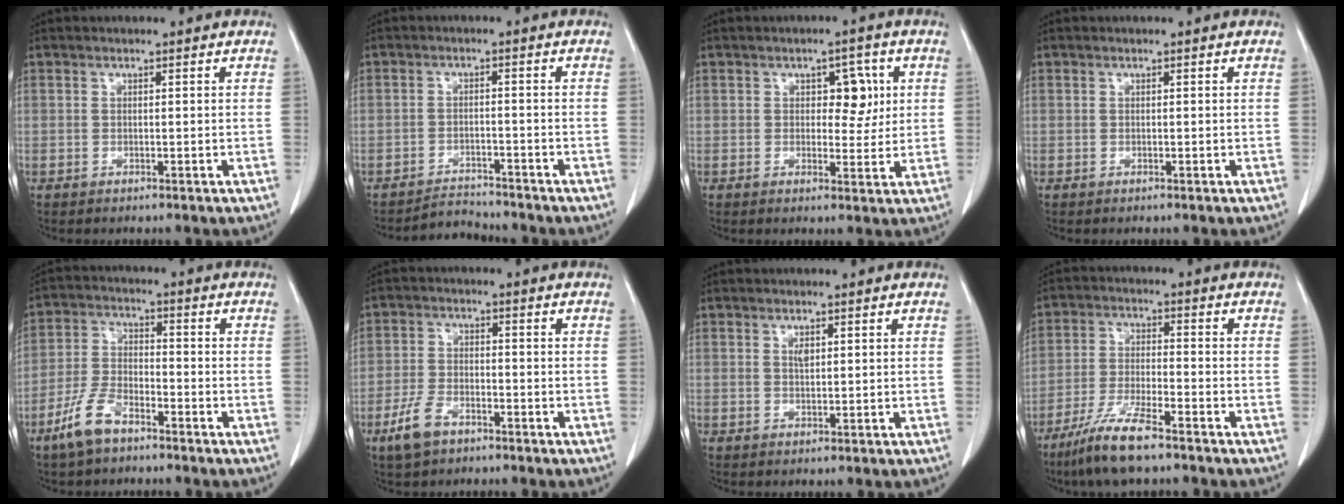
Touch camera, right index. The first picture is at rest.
{"total": 3.5, "force": [-3.5, 0.4, -0.1], "torque": [0.000, -0.012, -0.058]}
{"total": 4.7, "force": [1.2, 2.6, 3.7], "torque": [-0.043, 0.008, 0.018]}
{"total": 0.0}
{"total": 7.4, "force": [-5.1, 2.8, 4.6], "torque": [-0.108, -0.004, -0.104]}
{"total": 5.7, "force": [-3.7, 2.8, 3.3], "torque": [-0.077, -0.002, -0.069]}
{"total": 1.2, "force": [0.5, 0.5, 0.9], "torque": [-0.016, -0.002, 0.010]}
{"total": 9.0, "force": [-6.6, 0.8, 6.0], "torque": [-0.125, -0.024, -0.127]}